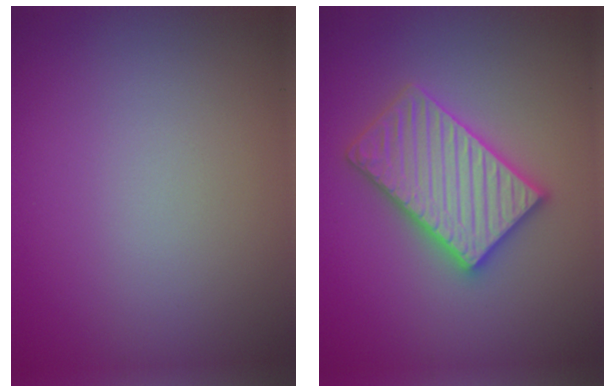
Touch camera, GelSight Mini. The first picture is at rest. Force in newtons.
{"total": 5.5, "press": 5.5, "slide": 0.8}